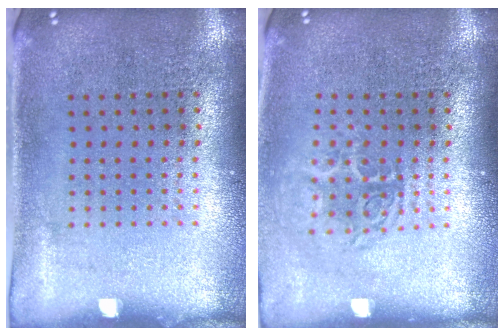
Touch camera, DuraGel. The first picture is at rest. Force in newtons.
{"total": 1.7, "press": 1.3, "slide": 1.1}